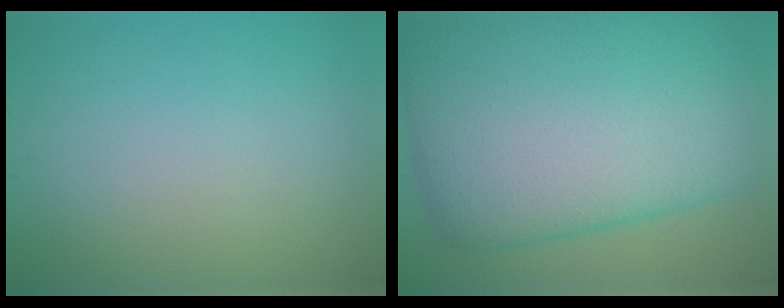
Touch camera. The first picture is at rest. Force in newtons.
{"total": 16.9, "press": 16.9, "slide": 0.5}